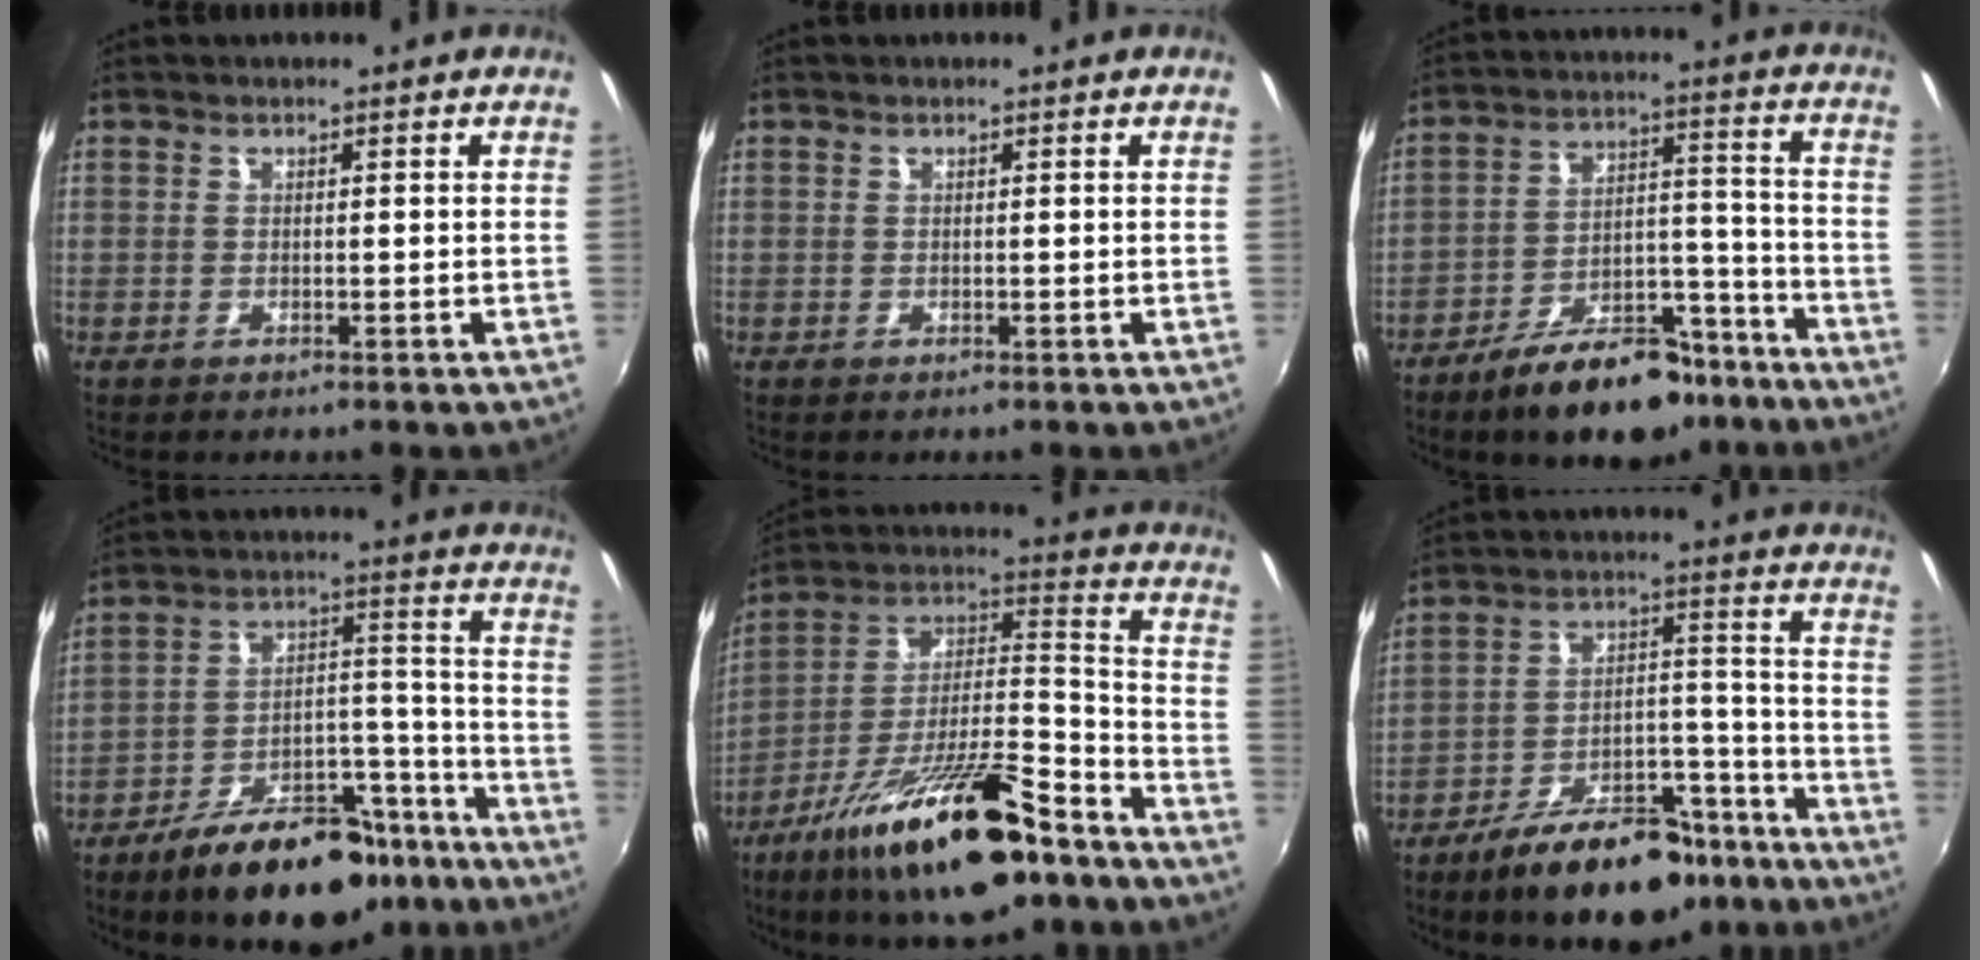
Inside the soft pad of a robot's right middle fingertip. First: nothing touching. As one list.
[{"total": 0.0}, {"total": 14.4, "force": [-10.7, 6.4, 7.1], "torque": [-0.117, 0.032, -0.152]}, {"total": 19.2, "force": [-14.3, 8.2, 9.8], "torque": [-0.157, 0.033, -0.200]}, {"total": 22.9, "force": [-14.5, 6.6, 16.4], "torque": [-0.282, -0.008, -0.236]}, {"total": 17.2, "force": [-12.7, 7.5, 8.8], "torque": [-0.145, 0.029, -0.181]}]